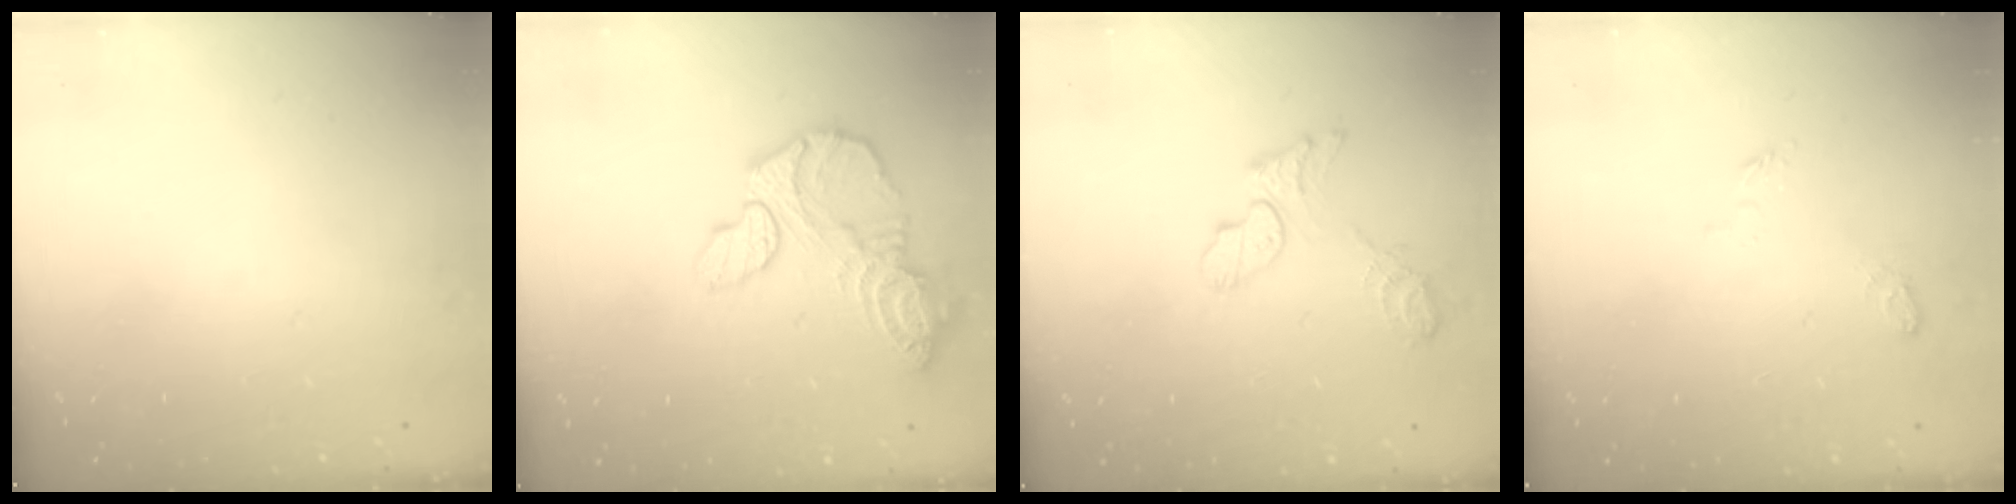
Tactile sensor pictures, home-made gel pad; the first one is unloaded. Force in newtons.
{"total": 14.7, "press": 14.6, "slide": 1.4}
{"total": 8.2, "press": 8.2, "slide": 0.3}
{"total": 4.2, "press": 4.1, "slide": 0.9}